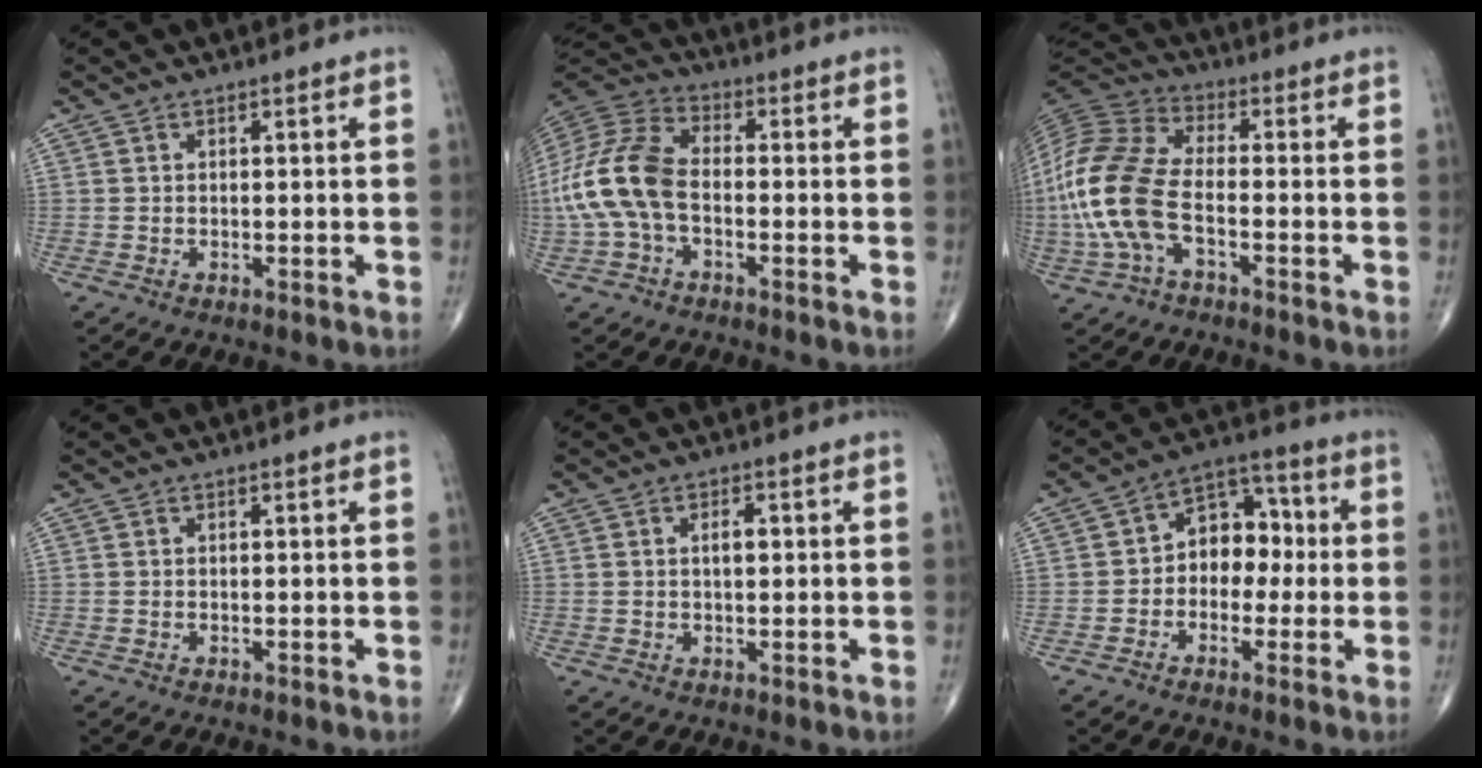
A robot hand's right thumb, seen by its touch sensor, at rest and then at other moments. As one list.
[{"total": 15.7, "force": [-2.2, 9.3, 12.4], "torque": [-0.278, 0.034, -0.047]}, {"total": 16.0, "force": [-3.6, 8.0, 13.4], "torque": [-0.304, 0.029, -0.074]}, {"total": 0.0}, {"total": 2.5, "force": [0.4, 1.2, 2.1], "torque": [-0.034, 0.002, 0.005]}, {"total": 9.7, "force": [-0.4, 7.0, 6.6], "torque": [-0.058, 0.040, -0.021]}]